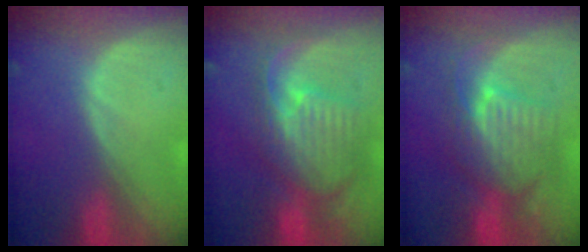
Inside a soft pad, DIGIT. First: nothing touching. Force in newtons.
{"total": 11.1, "press": 9.7, "slide": 5.5}
{"total": 9.3, "press": 8.7, "slide": 3.3}